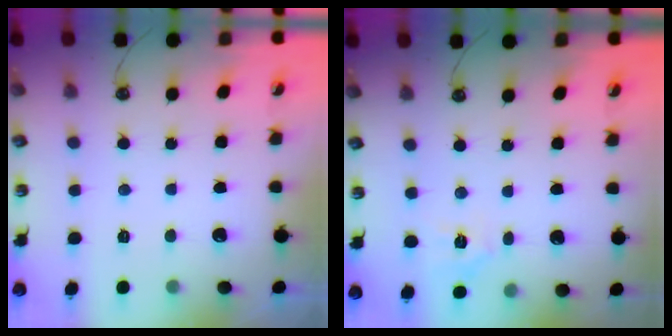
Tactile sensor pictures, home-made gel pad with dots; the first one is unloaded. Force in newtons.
{"total": 3.7, "press": 3.7, "slide": 0.1}